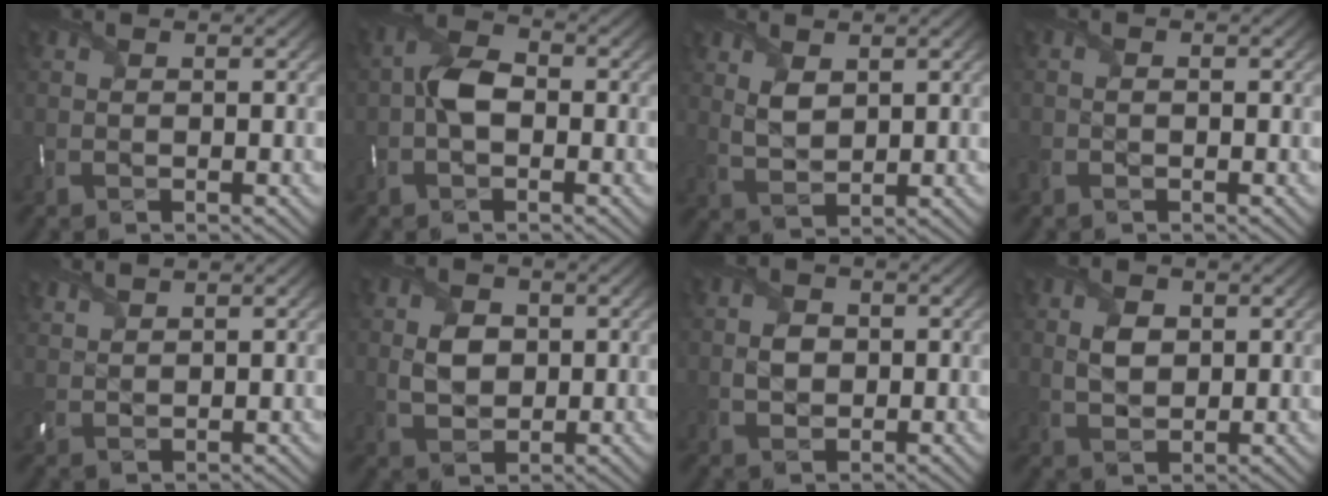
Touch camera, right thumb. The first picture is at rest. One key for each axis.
{"total": 4.8, "fx": -0.7, "fy": 2.9, "fz": 3.8, "tx": -0.079, "ty": 0.008, "tz": -0.021}
{"total": 3.3, "fx": 1.6, "fy": 1.9, "fz": 2.3, "tx": -0.059, "ty": -0.007, "tz": 0.039}
{"total": 1.7, "fx": -0.9, "fy": 1.0, "fz": 1.1, "tx": -0.023, "ty": -0.006, "tz": -0.016}
{"total": 2.3, "fx": 2.3, "fy": 0.3, "fz": 0.4, "tx": -0.018, "ty": 0.007, "tz": 0.051}
{"total": 4.5, "fx": 0.4, "fy": 3.4, "fz": 2.9, "tx": -0.066, "ty": -0.006, "tz": 0.007}
{"total": 2.8, "fx": 0.0, "fy": 2.2, "fz": 1.7, "tx": -0.042, "ty": -0.003, "tz": -0.001}
{"total": 3.6, "fx": 0.9, "fy": 2.5, "fz": 2.5, "tx": -0.053, "ty": -0.002, "tz": 0.019}